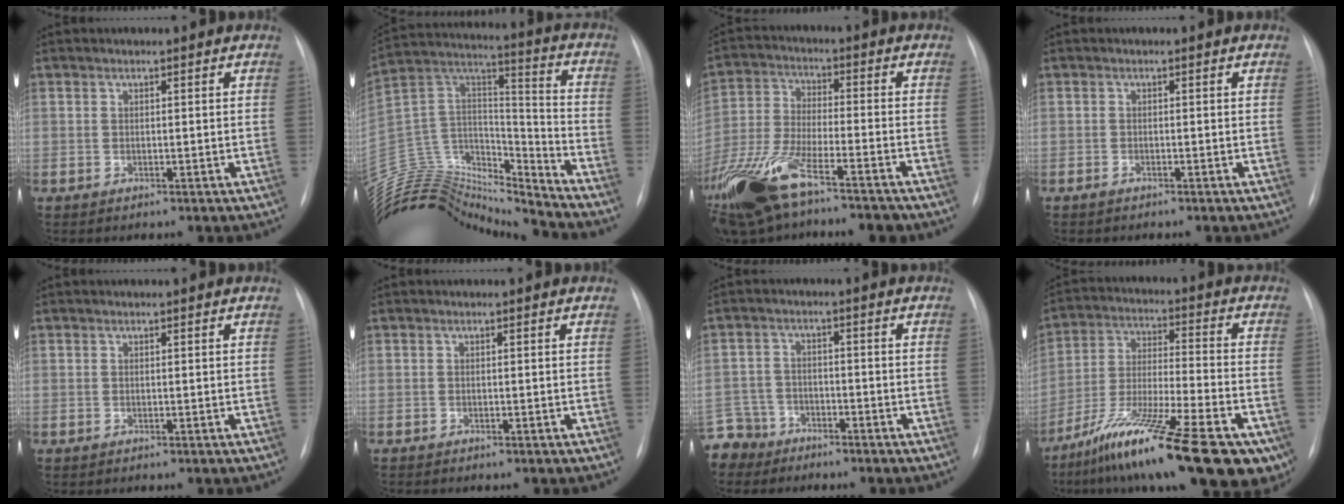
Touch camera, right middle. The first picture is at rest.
{"total": 21.7, "force": [-20.9, 4.6, 3.7], "torque": [-0.082, 0.073, -0.357]}
{"total": 17.0, "force": [-11.8, 4.5, 11.4], "torque": [-0.273, -0.026, -0.219]}
{"total": 0.6, "force": [-0.5, 0.2, 0.3], "torque": [-0.009, -0.001, -0.007]}
{"total": 0.0}
{"total": 0.0}
{"total": 6.8, "force": [-5.7, 3.6, -0.4], "torque": [0.005, 0.004, -0.111]}
{"total": 23.2, "force": [-15.2, 4.1, 17.0], "torque": [-0.238, -0.018, -0.253]}